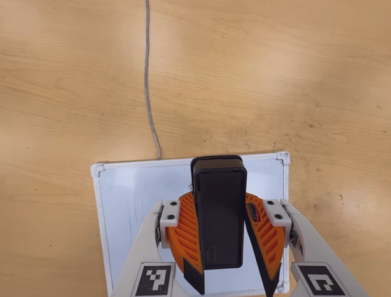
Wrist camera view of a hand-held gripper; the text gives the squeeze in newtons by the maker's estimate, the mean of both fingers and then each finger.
{"total": 8.5, "left": 8.9, "right": 8.1}